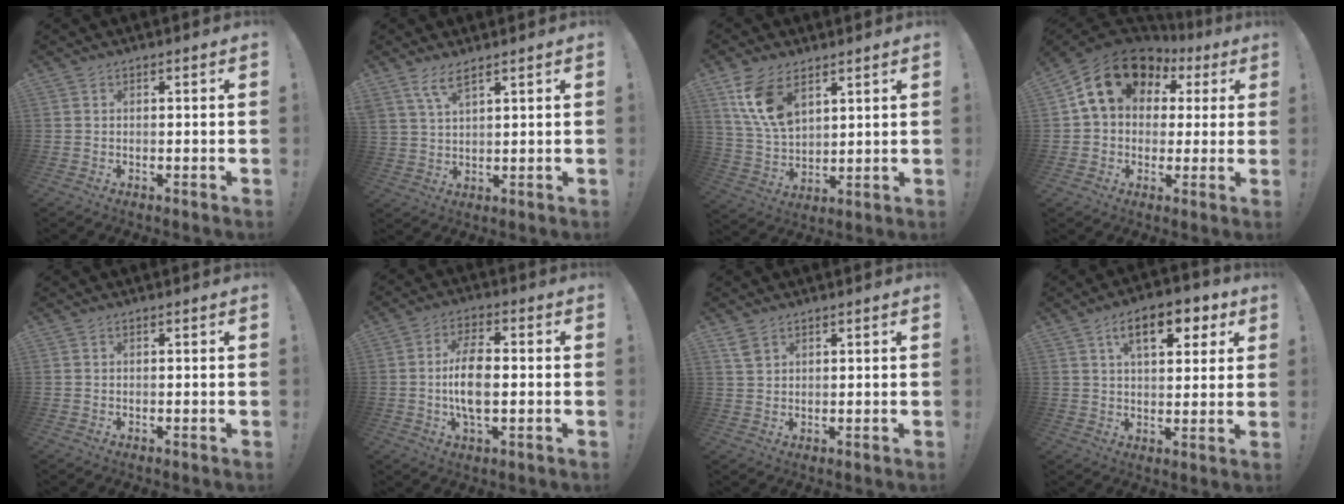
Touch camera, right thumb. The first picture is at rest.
{"total": 5.5, "force": [3.9, 1.4, 3.6], "torque": [-0.072, -0.016, 0.072]}
{"total": 12.8, "force": [7.0, 7.2, 7.9], "torque": [-0.162, -0.026, 0.135]}
{"total": 15.9, "force": [6.8, 11.4, 8.9], "torque": [-0.139, -0.022, 0.125]}
{"total": 0.0}
{"total": 10.5, "force": [-0.8, 4.7, 9.4], "torque": [-0.183, 0.000, -0.019]}
{"total": 3.4, "force": [2.3, 1.7, 1.8], "torque": [-0.026, -0.012, 0.043]}
{"total": 12.5, "force": [5.6, 5.9, 9.4], "torque": [-0.128, -0.015, 0.092]}